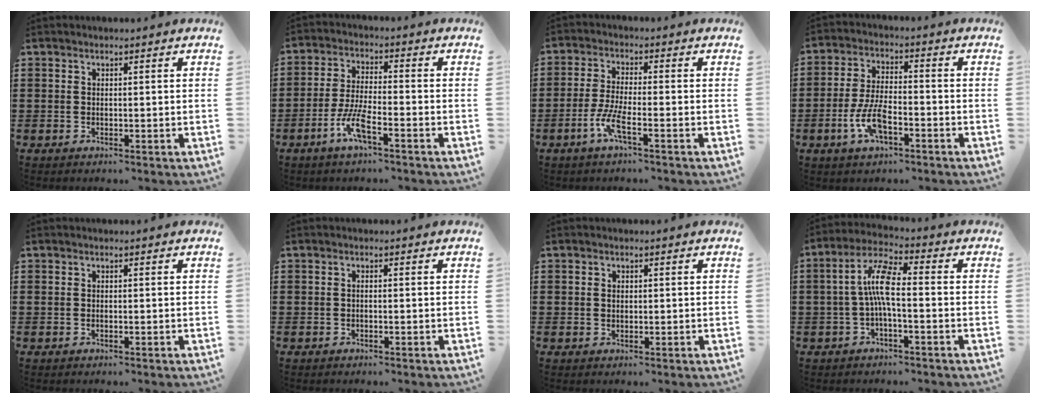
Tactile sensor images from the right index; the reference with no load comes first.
{"total": 6.5, "force": [-3.6, 1.3, 5.3], "torque": [-0.126, -0.011, -0.072]}
{"total": 5.2, "force": [-2.8, 0.8, 4.3], "torque": [-0.105, -0.013, -0.060]}
{"total": 7.0, "force": [-2.9, 2.9, 5.7], "torque": [-0.127, -0.002, -0.057]}
{"total": 0.0}
{"total": 0.6, "force": [-0.3, 0.1, 0.5], "torque": [-0.010, -0.003, -0.005]}
{"total": 0.8, "force": [0.2, 0.7, 0.4], "torque": [-0.009, 0.004, 0.004]}
{"total": 7.5, "force": [-0.6, 1.9, 7.2], "torque": [-0.153, 0.000, -0.017]}